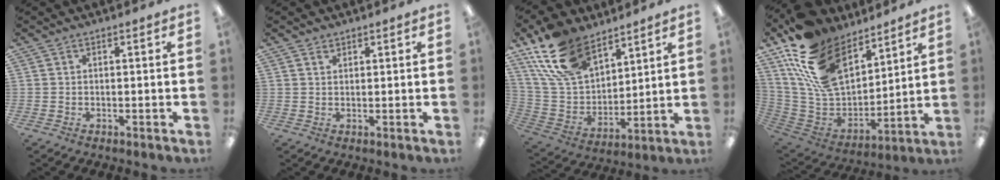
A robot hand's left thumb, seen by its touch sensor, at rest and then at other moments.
{"total": 1.3, "force": [1.1, 0.7, 0.4], "torque": [-0.009, 0.000, 0.021]}
{"total": 18.1, "force": [12.1, 9.9, 9.1], "torque": [-0.193, -0.044, 0.231]}
{"total": 22.0, "force": [13.0, 13.0, 11.9], "torque": [-0.248, -0.064, 0.247]}